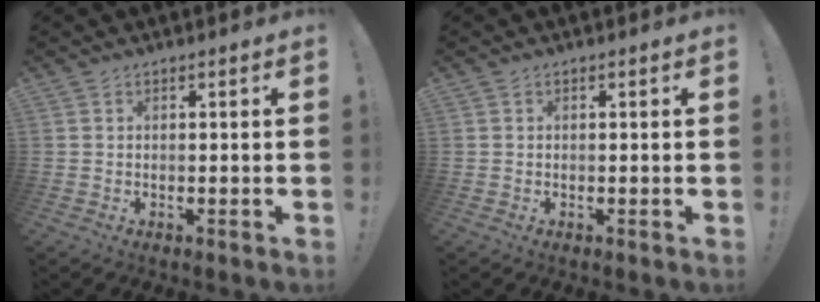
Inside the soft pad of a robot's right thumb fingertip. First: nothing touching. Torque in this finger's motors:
{"motor_torque": [-0.21, -0.09, 0.06, 0.22, 0.00]}